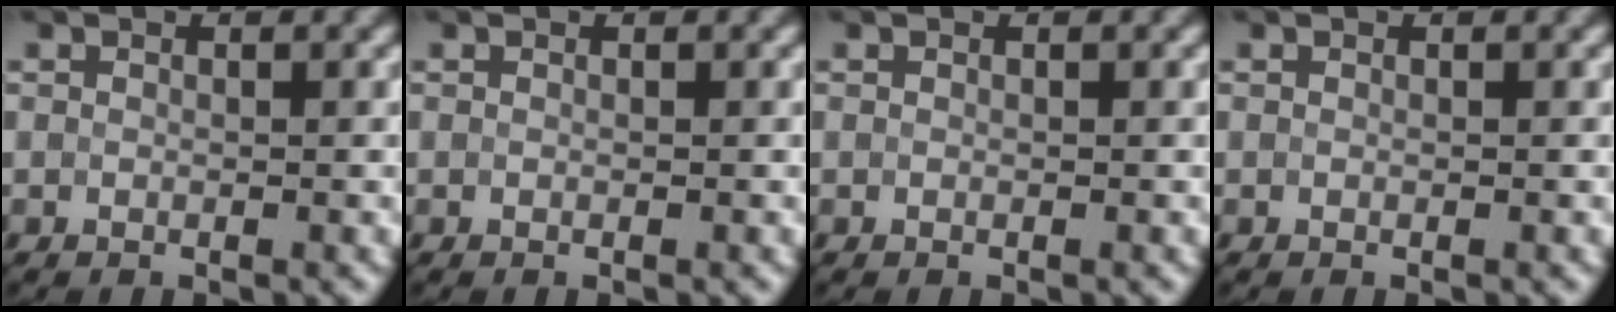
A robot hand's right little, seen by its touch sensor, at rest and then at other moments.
{"total": 0.0}
{"total": 0.0}
{"total": 0.0}